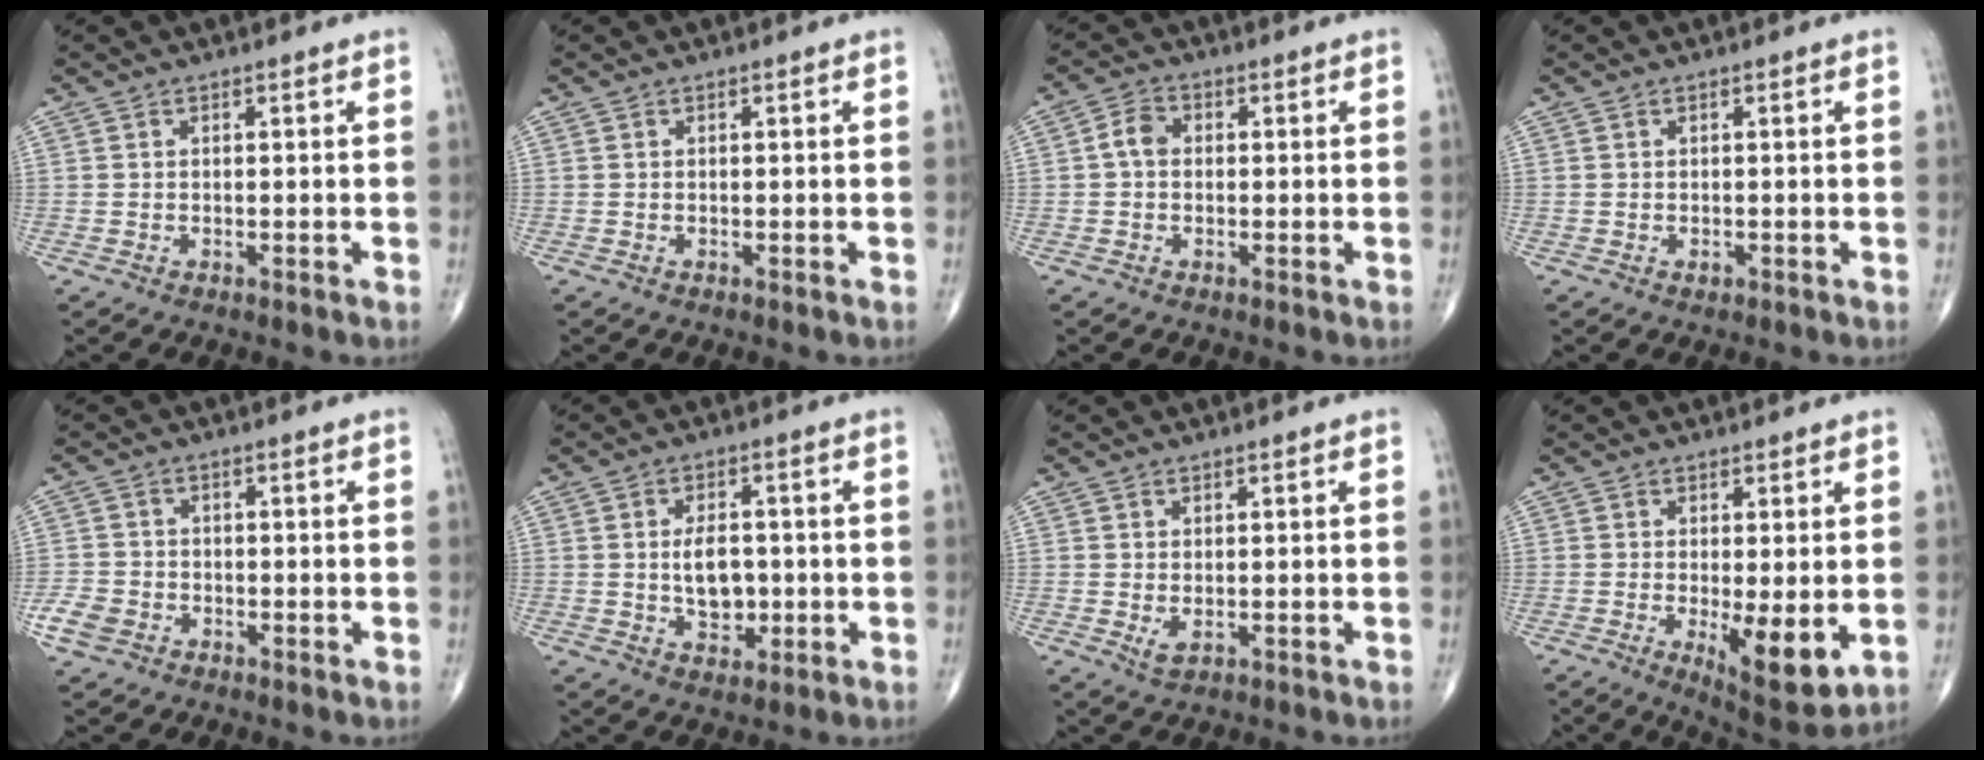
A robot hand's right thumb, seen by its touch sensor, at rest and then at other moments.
{"total": 0.0}
{"total": 3.5, "force": [0.0, 2.7, 2.3], "torque": [-0.037, 0.013, -0.007]}
{"total": 0.6, "force": [-0.2, 0.4, 0.4], "torque": [-0.002, 0.000, -0.004]}
{"total": 4.1, "force": [-1.9, 3.2, 1.7], "torque": [-0.031, 0.012, -0.036]}
{"total": 6.7, "force": [-0.3, 4.2, 5.2], "torque": [-0.069, -0.001, 0.000]}
{"total": 1.9, "force": [-0.1, 1.0, 1.6], "torque": [-0.028, -0.006, 0.004]}
{"total": 9.4, "force": [-1.7, 3.0, 8.7], "torque": [-0.124, -0.027, -0.018]}